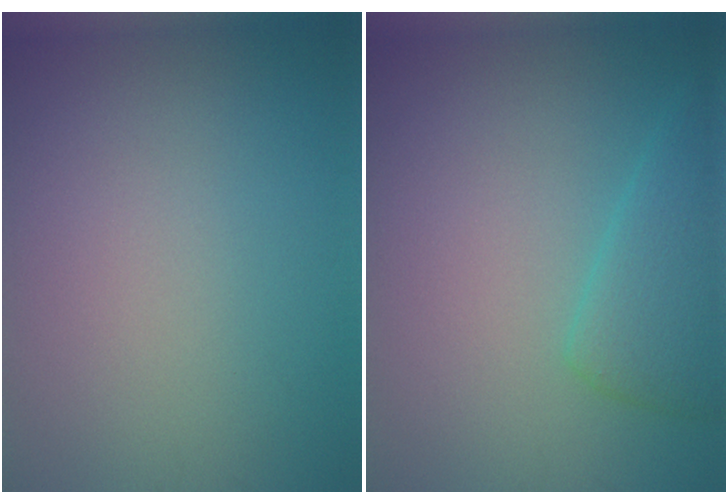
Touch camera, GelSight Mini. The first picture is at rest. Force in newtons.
{"total": 3.5, "press": 3.5, "slide": 0.2}